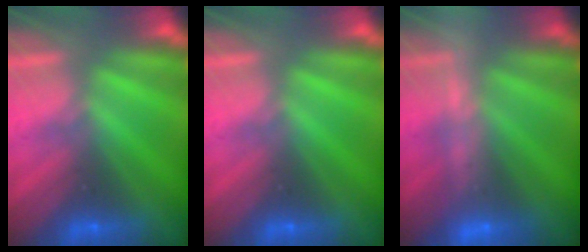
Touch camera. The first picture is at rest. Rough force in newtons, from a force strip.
{"total": 0.0}
{"total": 2.2}